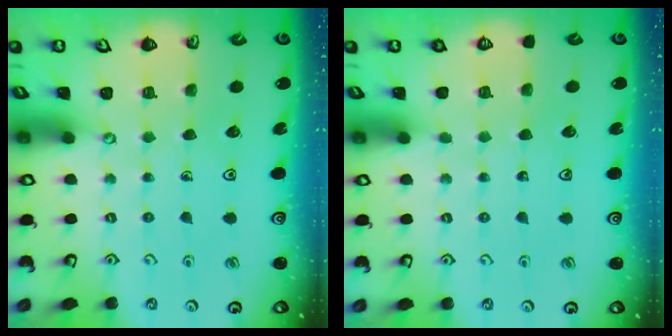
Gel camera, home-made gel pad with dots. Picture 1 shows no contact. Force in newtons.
{"total": 0.0}